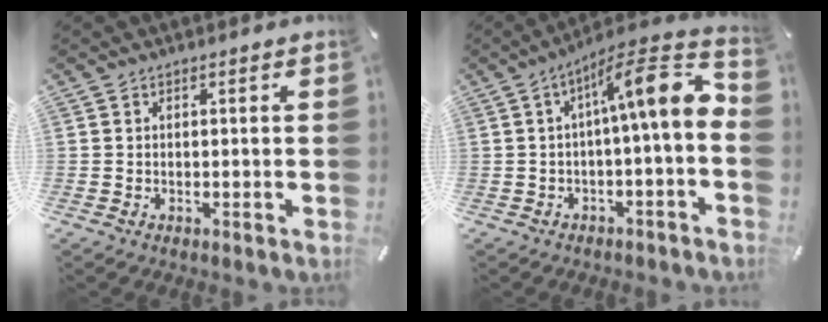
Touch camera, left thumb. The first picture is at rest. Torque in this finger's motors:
{"motor_torque": [1.74, 3.26, 1.11, -0.76, 0.43]}